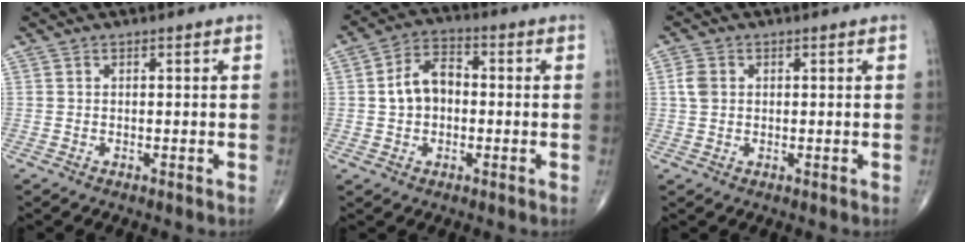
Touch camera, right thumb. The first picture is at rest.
{"total": 7.8, "force": [-0.1, 5.5, 5.5], "torque": [-0.083, 0.025, -0.012]}
{"total": 2.9, "force": [0.5, 2.3, 1.8], "torque": [-0.038, 0.005, 0.008]}